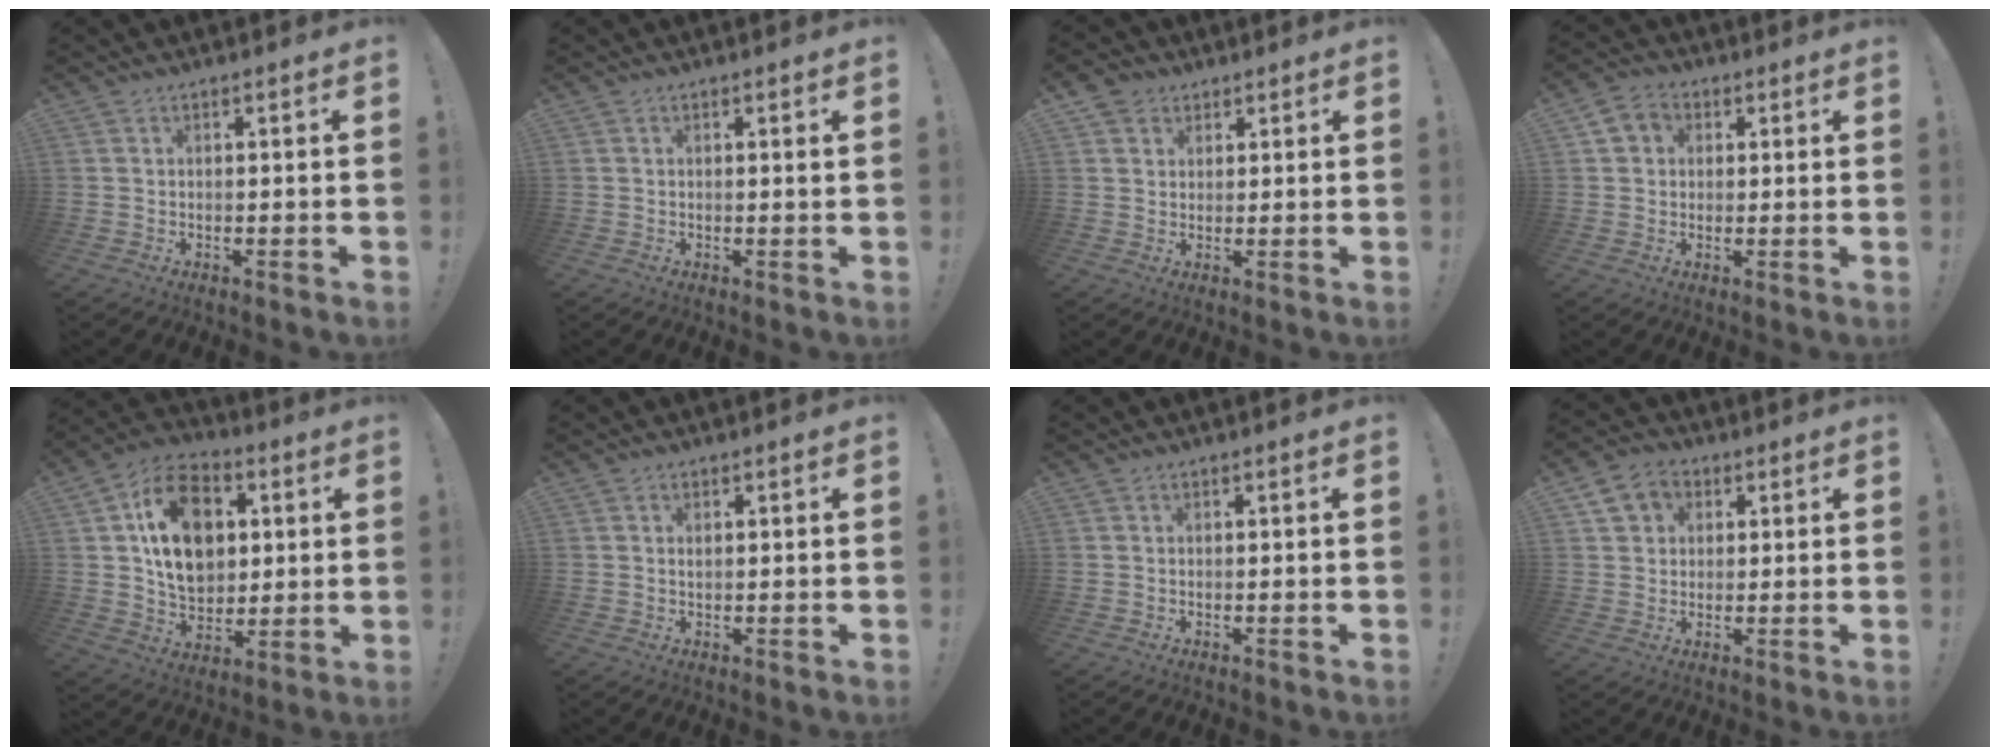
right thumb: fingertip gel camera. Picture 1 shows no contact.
{"total": 0.9, "force": [0.5, -0.3, 0.7], "torque": [-0.007, -0.004, 0.007]}
{"total": 4.3, "force": [2.3, 3.6, 0.7], "torque": [-0.015, -0.005, 0.046]}
{"total": 5.0, "force": [1.4, 4.4, 1.9], "torque": [-0.034, 0.006, 0.030]}
{"total": 18.5, "force": [4.7, 13.4, 11.9], "torque": [-0.190, -0.002, 0.089]}
{"total": 0.6, "force": [0.3, 0.4, 0.3], "torque": [-0.005, 0.001, 0.005]}
{"total": 0.0}
{"total": 7.6, "force": [3.2, 6.3, 2.9], "torque": [-0.052, -0.002, 0.068]}